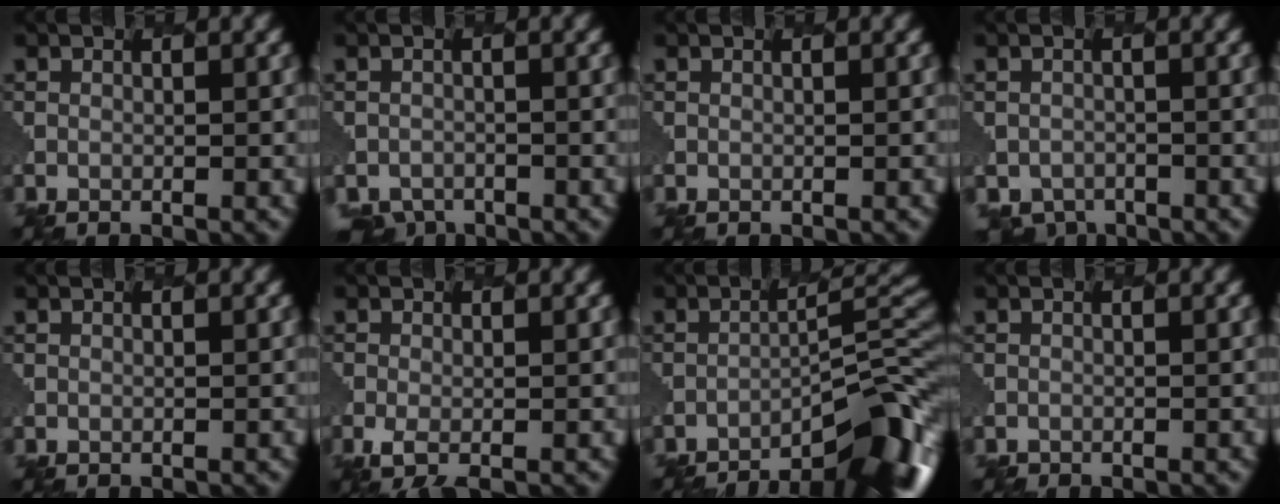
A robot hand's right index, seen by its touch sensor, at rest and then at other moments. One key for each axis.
{"total": 5.0, "fx": -4.7, "fy": 1.5, "fz": -0.6, "tx": -0.005, "ty": -0.005, "tz": -0.053}
{"total": 0.0}
{"total": 3.8, "fx": -3.4, "fy": 1.5, "fz": -0.8, "tx": -0.002, "ty": -0.008, "tz": -0.038}
{"total": 0.0}
{"total": 2.3, "fx": -1.6, "fy": 0.3, "fz": 1.7, "tx": -0.044, "ty": -0.001, "tz": -0.021}
{"total": 11.3, "fx": -8.6, "fy": 2.5, "fz": 6.9, "tx": -0.101, "ty": 0.019, "tz": -0.111}
{"total": 0.7, "fx": -0.5, "fy": 0.1, "fz": -0.5, "tx": 0.005, "ty": 0.004, "tz": -0.007}